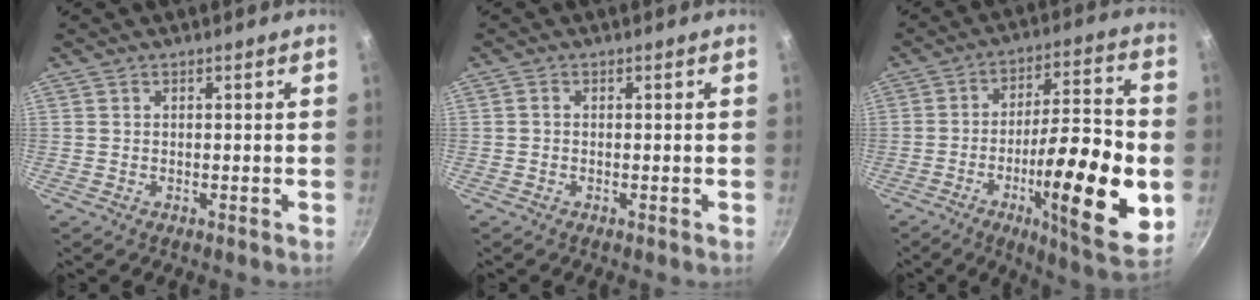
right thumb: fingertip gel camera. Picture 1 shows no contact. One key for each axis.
{"total": 0.6, "fx": -0.1, "fy": 0.4, "fz": 0.4, "tx": -0.007, "ty": 0.004, "tz": -0.004}
{"total": 23.2, "fx": -5.6, "fy": 5.9, "fz": 21.7, "tx": -0.307, "ty": 0.020, "tz": -0.084}